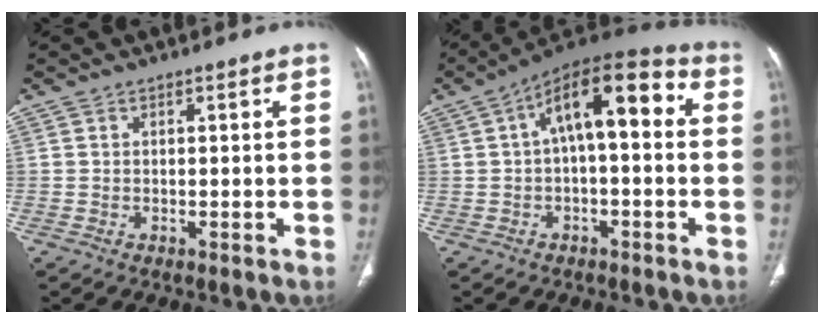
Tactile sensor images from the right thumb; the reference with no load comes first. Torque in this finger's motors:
{"motor_torque": [1.33, 2.20, 1.46, -0.45, 0.11]}